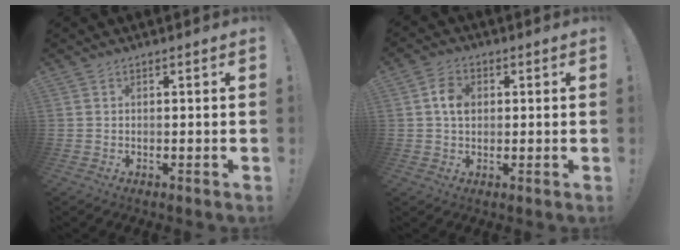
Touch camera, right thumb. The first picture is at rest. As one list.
[{"total": 6.1, "force": [1.0, 4.6, 4.0], "torque": [-0.055, 0.006, 0.018]}]